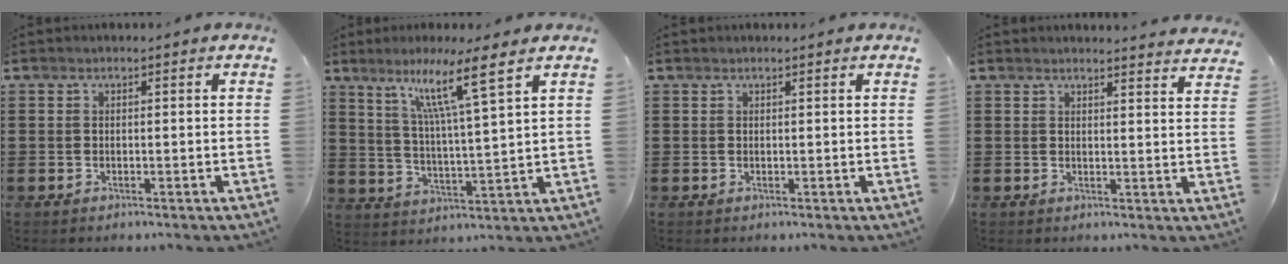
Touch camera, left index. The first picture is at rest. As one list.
[{"total": 9.5, "force": [6.3, -0.5, 7.0], "torque": [-0.140, -0.027, 0.099]}, {"total": 0.0}, {"total": 2.7, "force": [2.7, -0.3, 0.2], "torque": [-0.006, -0.013, 0.050]}]